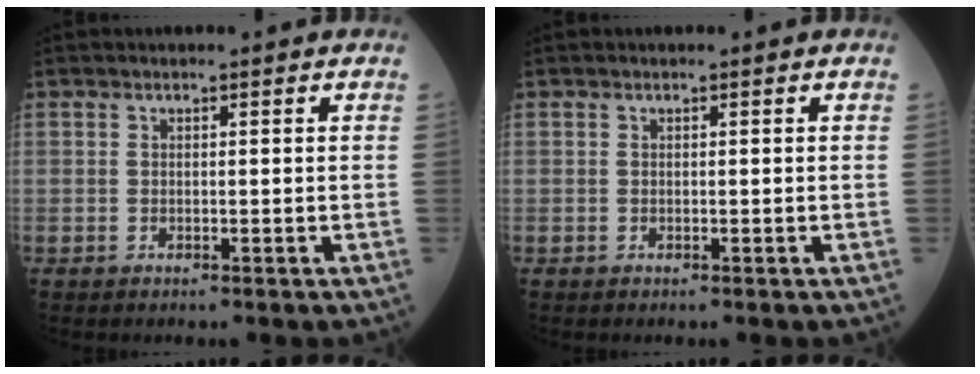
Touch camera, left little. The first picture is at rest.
{"total": 0.0}